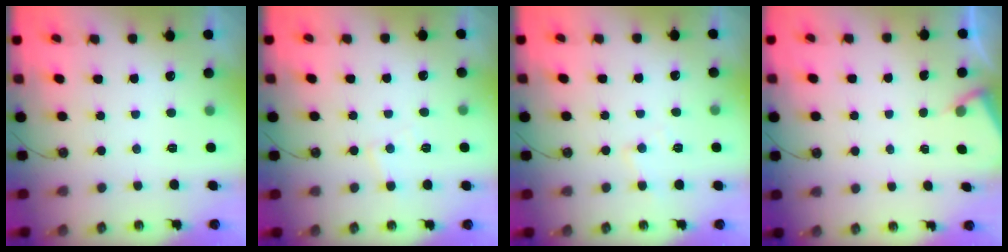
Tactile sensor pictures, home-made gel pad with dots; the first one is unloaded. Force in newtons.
{"total": 5.3, "press": 5.2, "slide": 0.7}
{"total": 6.0, "press": 6.0, "slide": 0.7}
{"total": 2.3, "press": 2.3, "slide": 0.4}